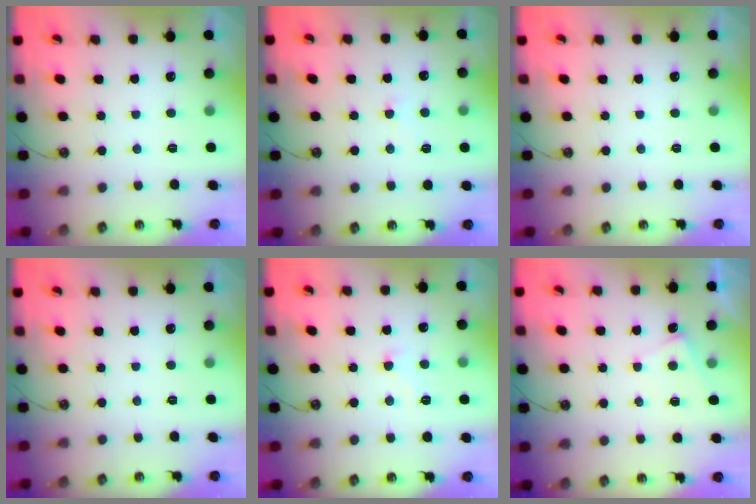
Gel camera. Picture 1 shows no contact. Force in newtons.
{"total": 1.2, "press": 0.9, "slide": 0.7}
{"total": 0.0}
{"total": 0.0}
{"total": 1.9, "press": 1.8, "slide": 0.5}
{"total": 3.8, "press": 3.7, "slide": 0.3}